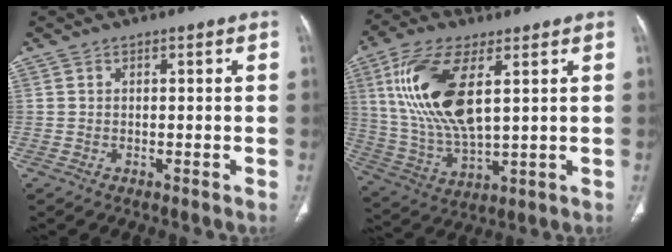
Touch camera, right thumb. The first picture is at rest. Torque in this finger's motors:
{"motor_torque": [-0.67, 2.90, 1.89, 0.88, 0.23]}